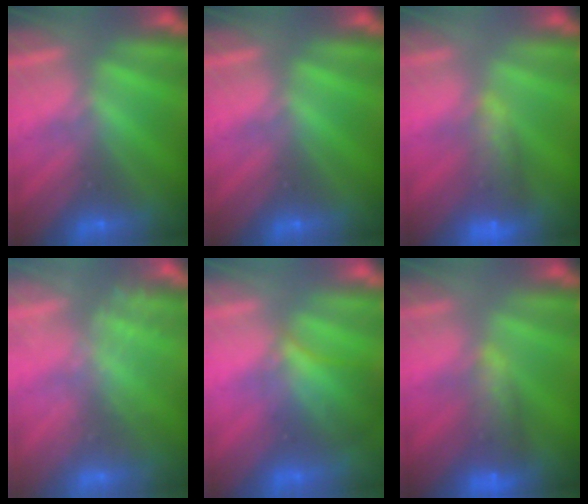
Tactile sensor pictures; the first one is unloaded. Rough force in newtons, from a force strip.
{"total": 0.0}
{"total": 7.8}
{"total": 2.4}
{"total": 3.4}
{"total": 7.8}